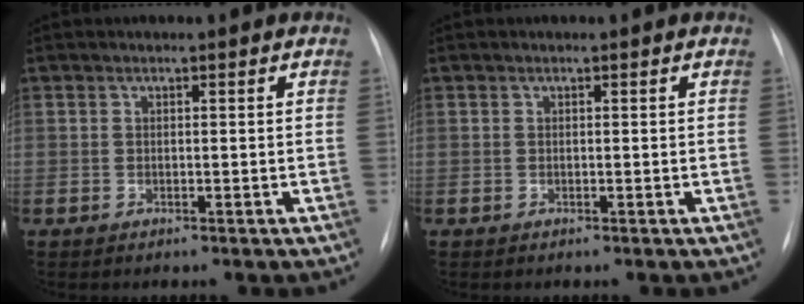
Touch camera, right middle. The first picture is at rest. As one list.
[{"total": 0.0}]